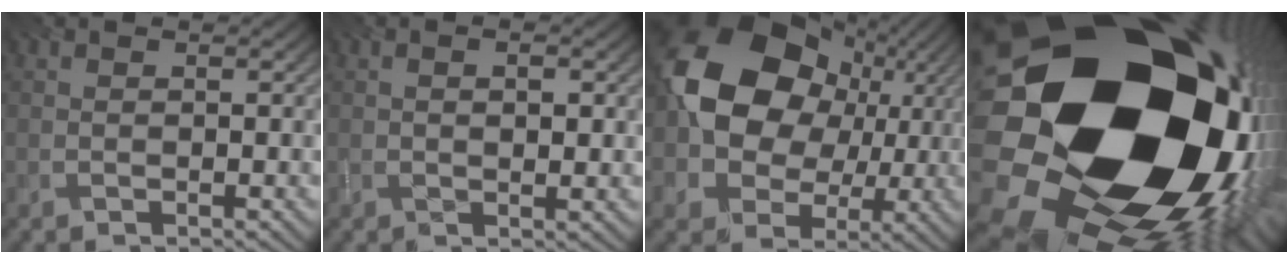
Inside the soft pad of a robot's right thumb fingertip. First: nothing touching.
{"total": 2.0, "force": [0.2, 0.9, 1.8], "torque": [-0.030, -0.004, 0.009]}
{"total": 17.4, "force": [3.1, 13.2, 10.9], "torque": [-0.200, 0.009, 0.061]}
{"total": 24.7, "force": [1.4, 19.9, 14.5], "torque": [-0.267, -0.080, 0.014]}